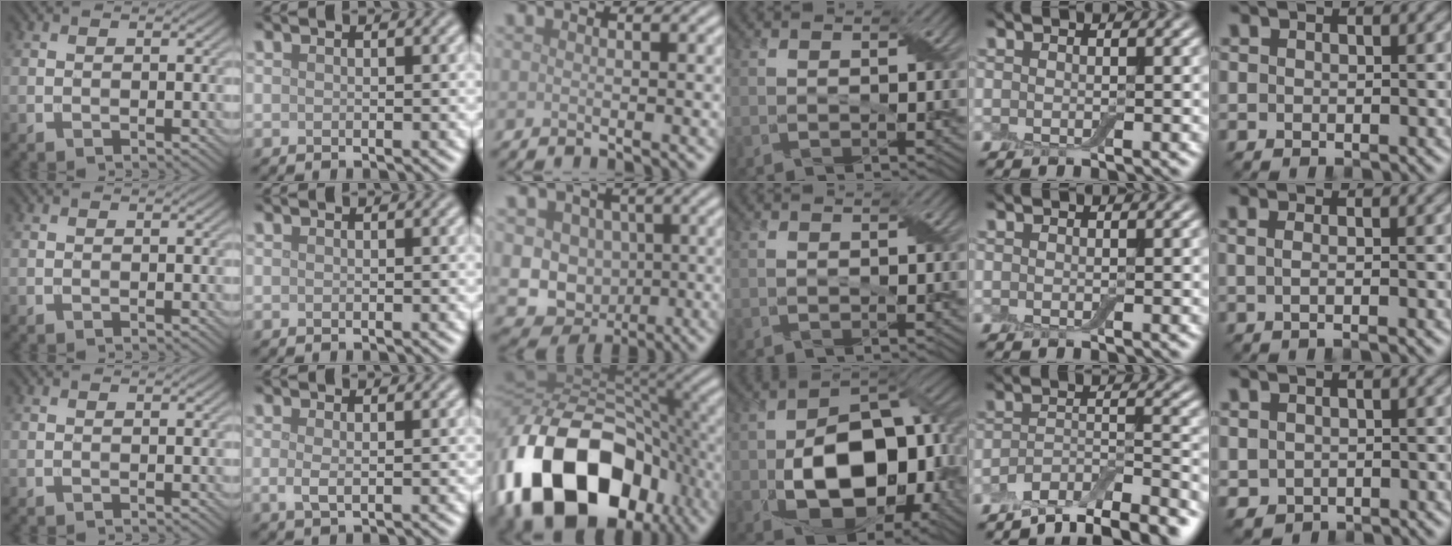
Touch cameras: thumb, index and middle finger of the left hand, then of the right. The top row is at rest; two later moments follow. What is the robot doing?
{"motion": "fold", "object": "cloth"}